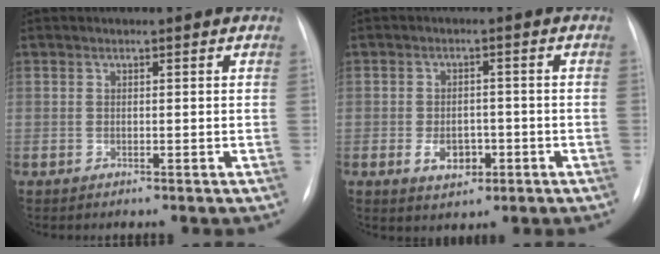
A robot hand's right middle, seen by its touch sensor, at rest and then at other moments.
{"total": 4.8, "force": [-1.8, 3.1, 3.2], "torque": [-0.052, 0.002, -0.022]}